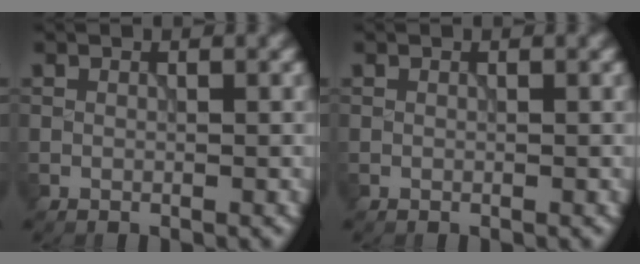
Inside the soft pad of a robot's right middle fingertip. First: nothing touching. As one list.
[{"total": 0.0}]